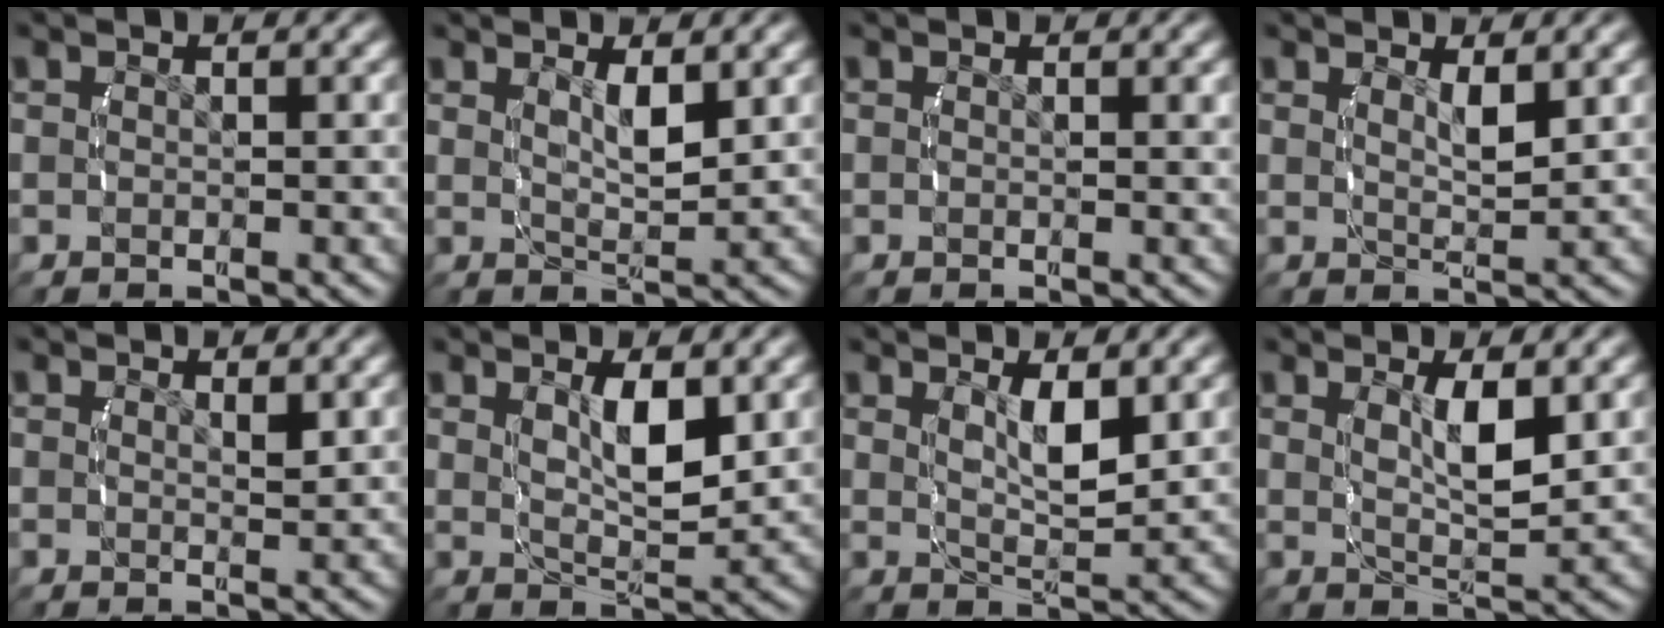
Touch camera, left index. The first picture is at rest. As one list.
[{"total": 2.5, "force": [1.1, 0.3, 2.3], "torque": [-0.037, -0.013, 0.027]}, {"total": 0.0}, {"total": 2.0, "force": [1.2, -0.1, 1.6], "torque": [-0.026, -0.015, 0.028]}, {"total": 0.8, "force": [0.7, -0.2, 0.4], "torque": [-0.006, -0.008, 0.015]}, {"total": 4.1, "force": [1.0, 1.1, 3.8], "torque": [-0.065, -0.016, 0.028]}, {"total": 3.4, "force": [1.1, 0.7, 3.1], "torque": [-0.054, -0.015, 0.029]}, {"total": 3.7, "force": [1.0, 0.7, 3.5], "torque": [-0.062, -0.013, 0.027]}]